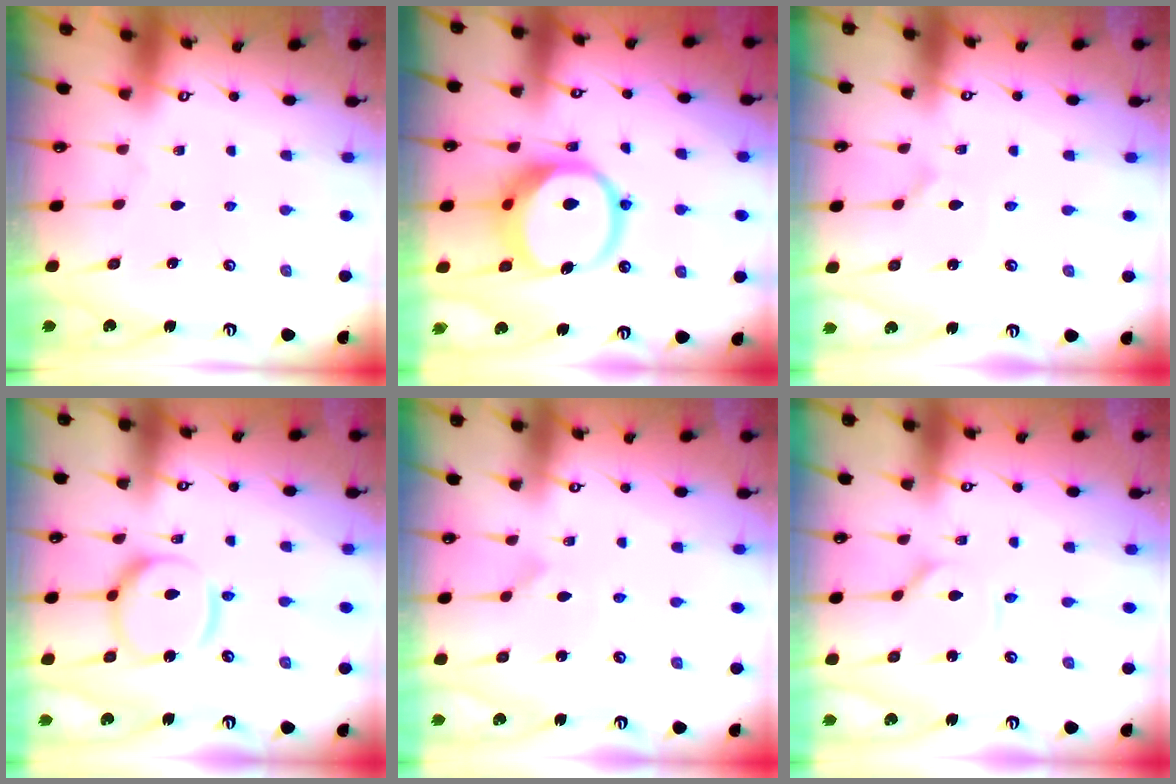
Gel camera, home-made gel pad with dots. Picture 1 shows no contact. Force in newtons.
{"total": 14.9, "press": 14.8, "slide": 2.1}
{"total": 0.9, "press": 0.9, "slide": 0.0}
{"total": 15.5, "press": 15.4, "slide": 1.5}
{"total": 4.2, "press": 4.2, "slide": 0.3}
{"total": 1.1, "press": 1.1, "slide": 0.2}